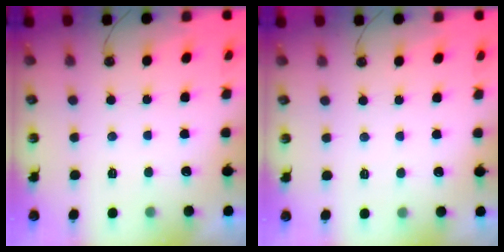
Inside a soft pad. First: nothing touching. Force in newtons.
{"total": 1.9, "press": 1.9, "slide": 0.3}